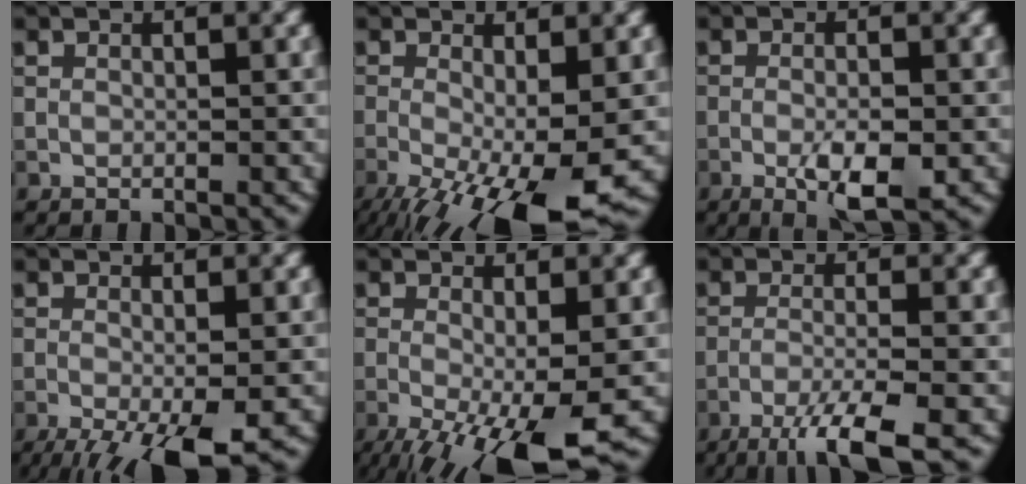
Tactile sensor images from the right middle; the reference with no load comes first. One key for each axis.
{"total": 11.4, "fx": -4.9, "fy": 3.3, "fz": 9.8, "tx": -0.170, "ty": -0.030, "tz": -0.081}
{"total": 4.4, "fx": -1.6, "fy": 1.2, "fz": 3.9, "tx": -0.067, "ty": -0.002, "tz": -0.026}
{"total": 7.4, "fx": -4.0, "fy": 1.9, "fz": 6.0, "tx": -0.103, "ty": -0.015, "tz": -0.066}
{"total": 9.6, "fx": -4.4, "fy": 2.5, "fz": 8.2, "tx": -0.154, "ty": -0.027, "tz": -0.071}
{"total": 5.9, "fx": -3.7, "fy": 0.8, "fz": 4.5, "tx": -0.071, "ty": 0.000, "tz": -0.076}